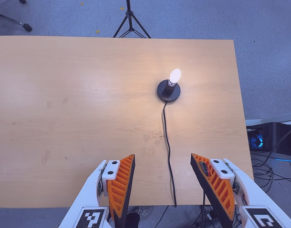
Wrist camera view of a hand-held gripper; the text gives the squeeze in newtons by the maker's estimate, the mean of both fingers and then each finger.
{"total": 0.0}